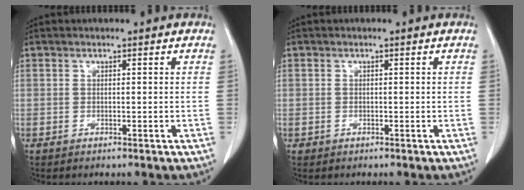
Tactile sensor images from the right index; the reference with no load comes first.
{"total": 0.5, "force": [-0.2, 0.5, 0.0], "torque": [0.001, 0.004, -0.004]}